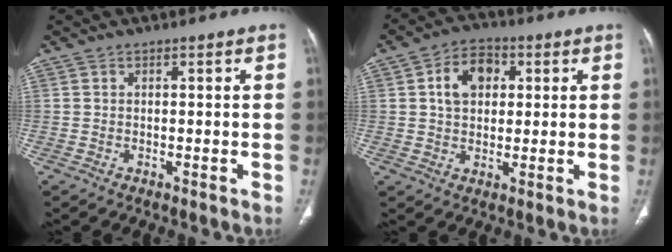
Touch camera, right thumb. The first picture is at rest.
{"total": 8.4, "force": [2.0, 6.0, 5.5], "torque": [-0.068, 0.007, 0.028]}